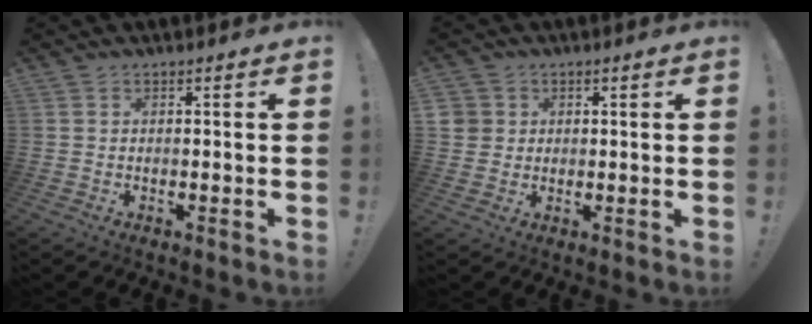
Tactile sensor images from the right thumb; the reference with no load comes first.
{"total": 3.8, "force": [1.1, 3.6, 0.7], "torque": [-0.006, -0.003, 0.022]}